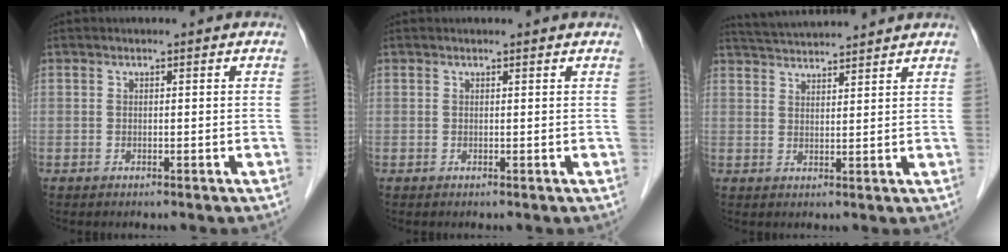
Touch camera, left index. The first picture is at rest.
{"total": 1.1, "force": [1.1, 0.0, 0.2], "torque": [-0.012, 0.005, 0.012]}
{"total": 8.5, "force": [8.2, -0.3, 2.3], "torque": [-0.049, 0.031, 0.128]}